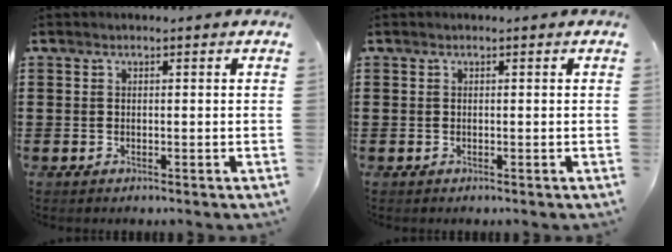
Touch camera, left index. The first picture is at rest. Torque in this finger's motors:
{"motor_torque": [0.00, 0.00, 0.00, 0.00]}